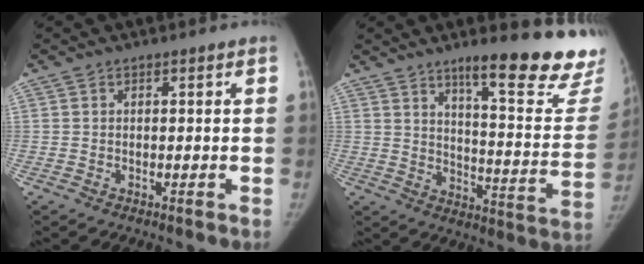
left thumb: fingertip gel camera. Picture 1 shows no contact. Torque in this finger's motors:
{"motor_torque": [1.23, -0.50, 1.16, -1.17, 0.27]}